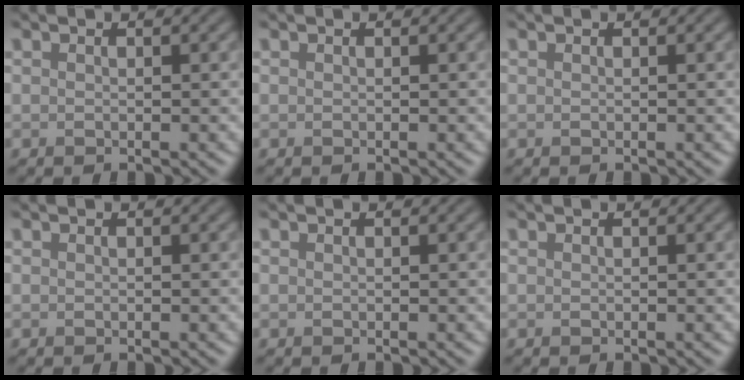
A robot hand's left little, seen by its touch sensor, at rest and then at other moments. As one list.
[{"total": 0.0}, {"total": 0.0}, {"total": 0.0}, {"total": 0.0}, {"total": 0.0}]